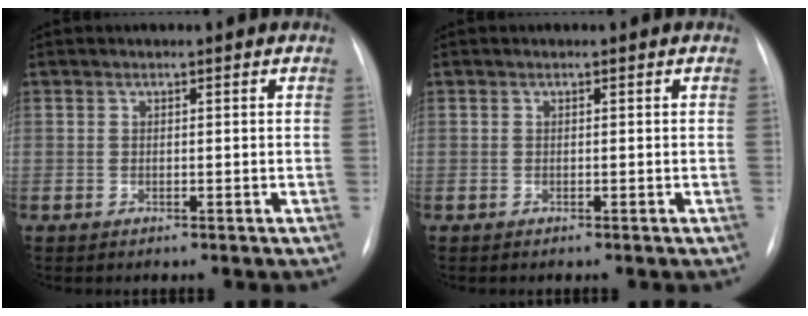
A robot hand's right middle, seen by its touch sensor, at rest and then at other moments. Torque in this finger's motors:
{"motor_torque": [0.21, -0.18, 0.04, 0.02]}